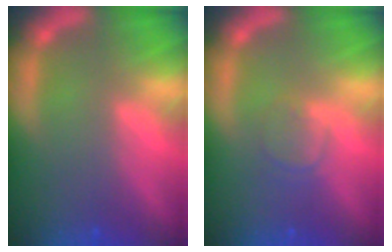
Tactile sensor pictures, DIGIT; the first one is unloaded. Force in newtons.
{"total": 1.9}